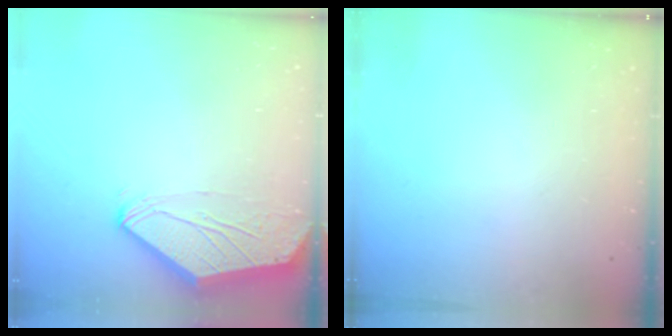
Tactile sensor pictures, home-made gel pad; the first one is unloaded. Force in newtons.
{"total": 0.0}